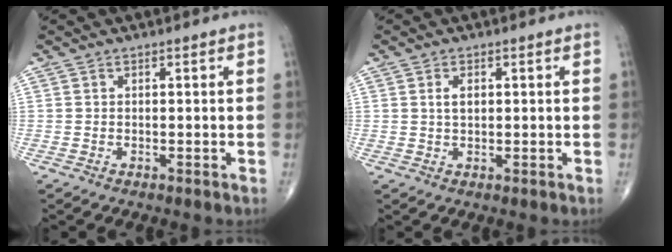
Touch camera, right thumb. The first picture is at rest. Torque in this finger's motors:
{"motor_torque": [-0.01, 1.08, 0.46, 0.29, 0.00]}